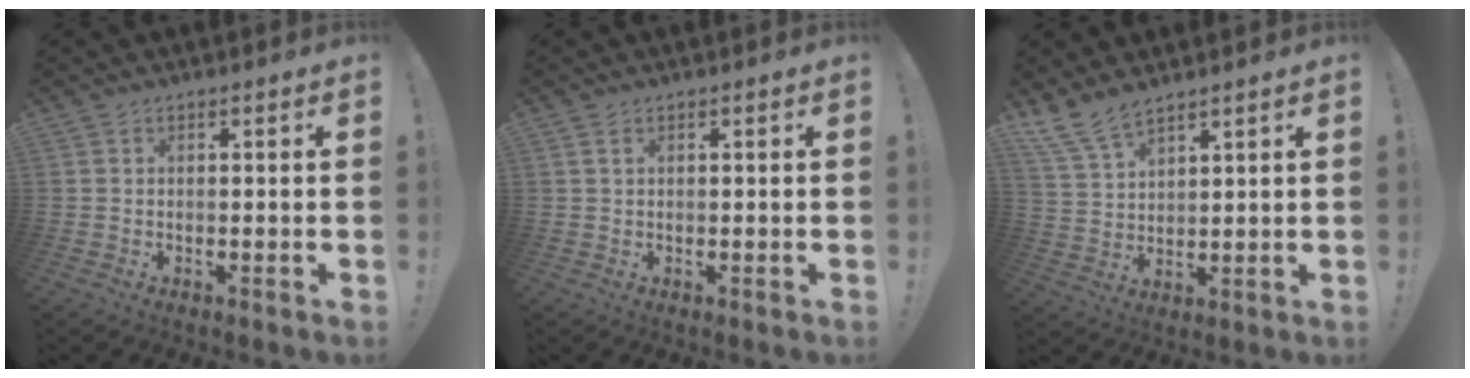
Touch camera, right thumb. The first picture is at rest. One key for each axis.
{"total": 1.2, "fx": 0.6, "fy": 0.6, "fz": 0.8, "tx": -0.012, "ty": 0.000, "tz": 0.011}
{"total": 8.1, "fx": 6.9, "fy": 2.7, "fz": 3.3, "tx": -0.082, "ty": -0.035, "tz": 0.136}